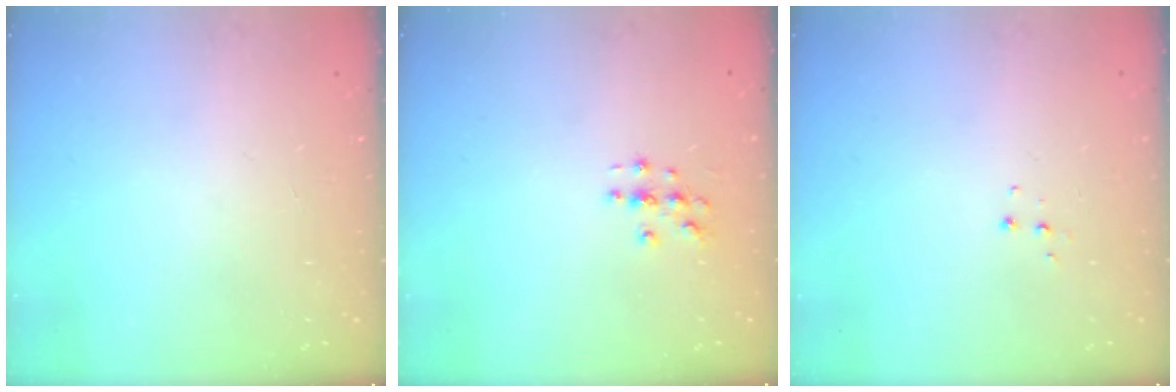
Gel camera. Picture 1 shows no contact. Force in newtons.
{"total": 2.8, "press": 2.8, "slide": 0.3}
{"total": 3.7, "press": 3.7, "slide": 0.4}